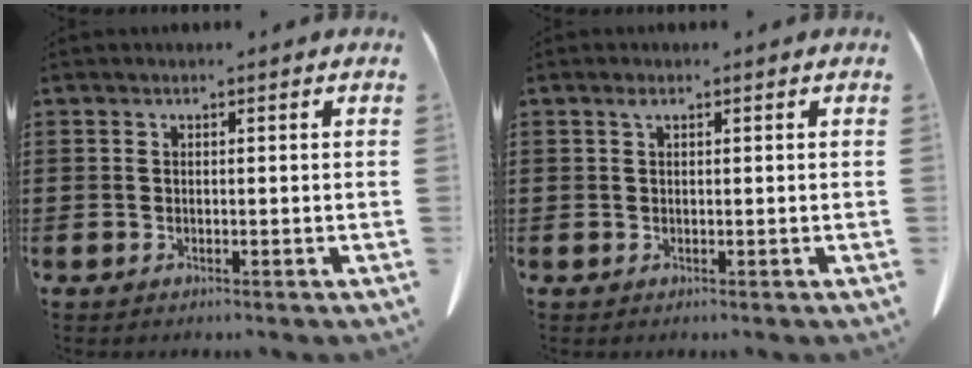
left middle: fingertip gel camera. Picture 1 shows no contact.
{"total": 0.8, "force": [0.4, 0.3, 0.6], "torque": [-0.015, 0.001, 0.008]}